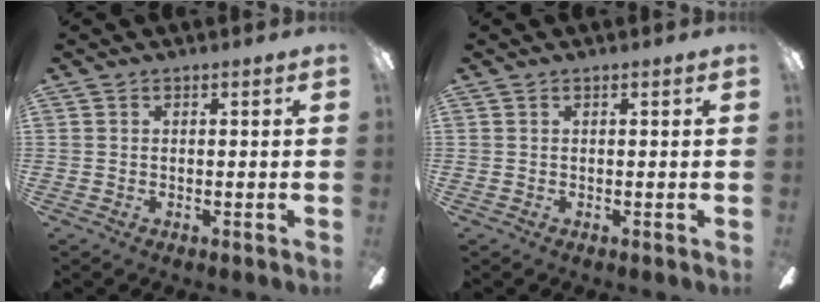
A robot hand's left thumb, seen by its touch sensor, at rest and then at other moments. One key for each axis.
{"total": 0.0}